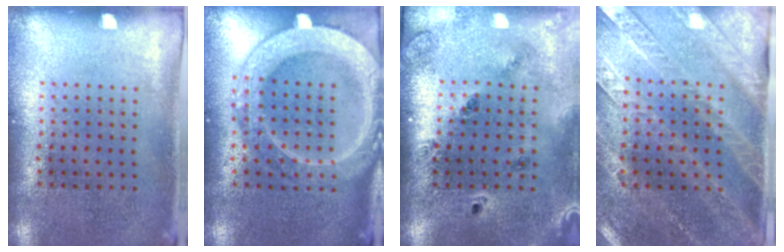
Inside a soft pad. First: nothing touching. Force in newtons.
{"total": 3.9, "press": 3.9, "slide": 0.5}
{"total": 1.4, "press": 1.3, "slide": 0.2}
{"total": 2.9, "press": 2.7, "slide": 1.1}